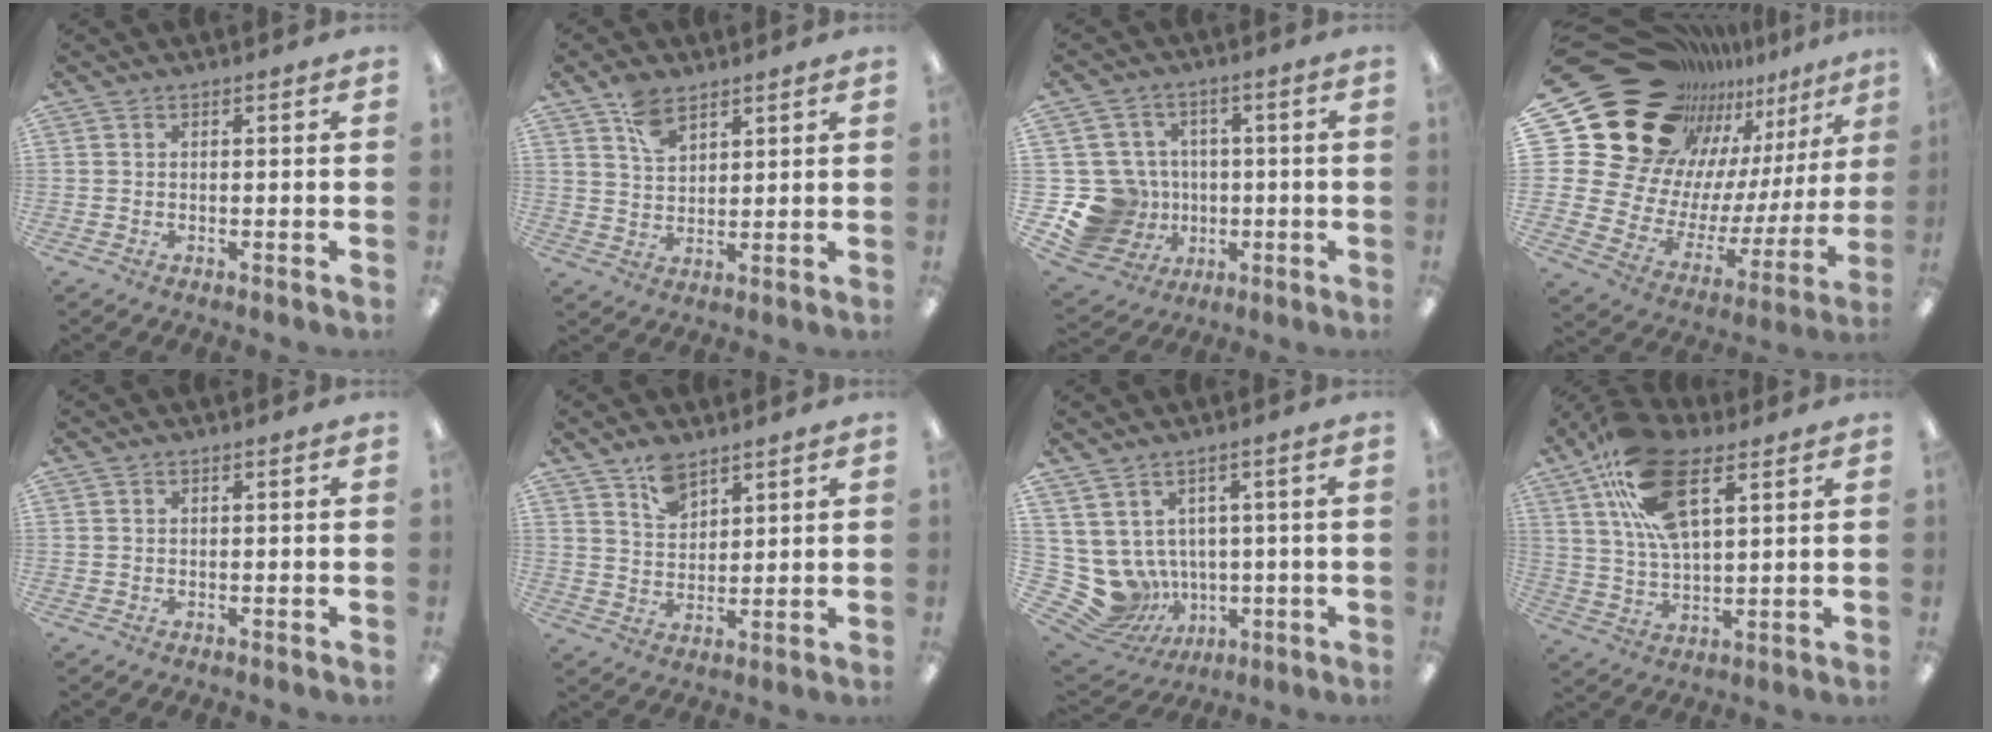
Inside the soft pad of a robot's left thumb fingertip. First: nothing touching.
{"total": 6.5, "force": [4.5, 3.5, 3.1], "torque": [-0.058, -0.014, 0.084]}
{"total": 14.6, "force": [-2.6, 13.5, 4.9], "torque": [-0.124, 0.017, -0.029]}
{"total": 24.8, "force": [16.8, 15.7, 9.4], "torque": [-0.147, -0.146, 0.347]}
{"total": 0.0}
{"total": 6.4, "force": [5.1, 3.2, 2.2], "torque": [-0.042, -0.025, 0.095]}
{"total": 9.2, "force": [0.1, 8.9, 2.5], "torque": [-0.105, -0.021, 0.015]}
{"total": 18.1, "force": [9.4, 8.3, 13.1], "torque": [-0.244, -0.018, 0.166]}